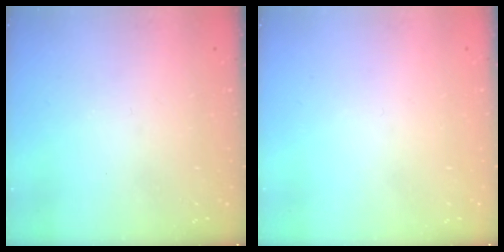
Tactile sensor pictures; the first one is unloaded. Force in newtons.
{"total": 1.5, "press": 1.5, "slide": 0.1}